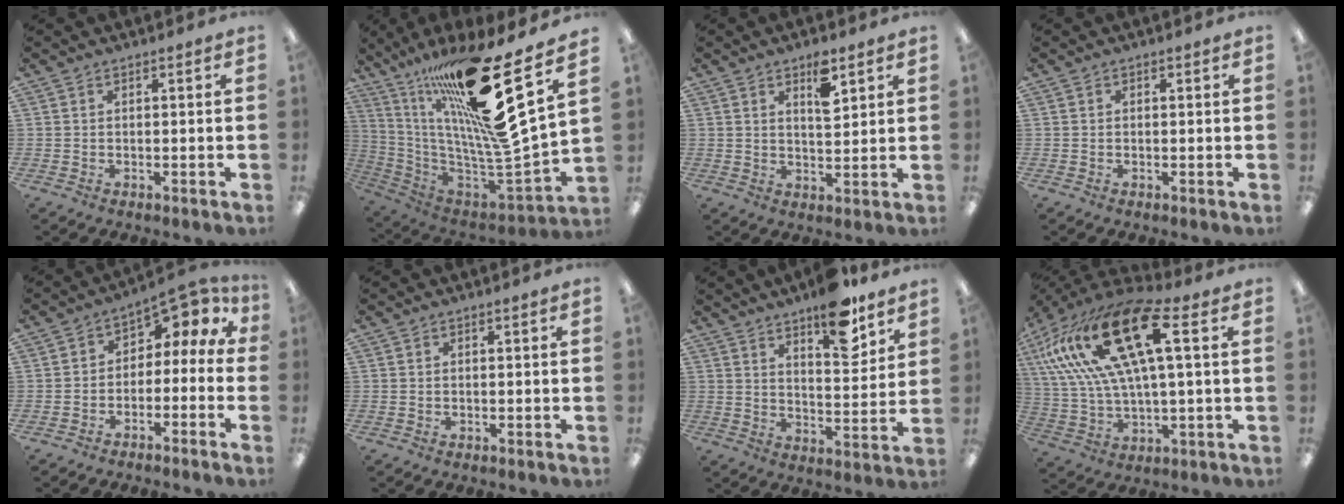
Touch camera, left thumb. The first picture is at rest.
{"total": 26.0, "force": [16.5, 3.4, 19.8], "torque": [-0.357, -0.121, 0.259]}
{"total": 6.9, "force": [3.9, 2.9, 4.9], "torque": [-0.066, -0.016, 0.060]}
{"total": 0.0}
{"total": 4.5, "force": [0.7, 3.7, 2.6], "torque": [-0.040, -0.004, 0.011]}
{"total": 0.0}
{"total": 13.5, "force": [9.8, 5.0, 7.8], "torque": [-0.090, -0.064, 0.164]}
{"total": 23.2, "force": [10.1, 8.9, 19.0], "torque": [-0.385, -0.031, 0.170]}